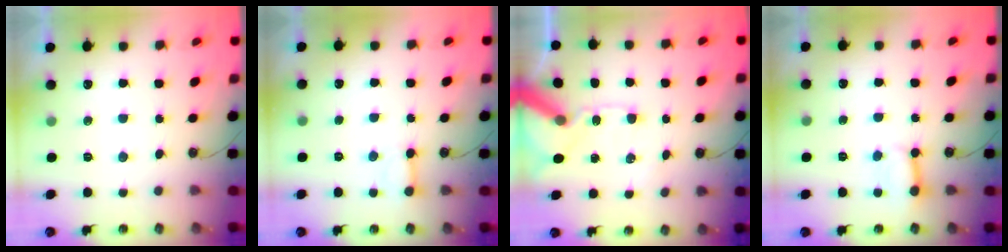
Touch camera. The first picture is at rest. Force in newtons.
{"total": 2.7, "press": 2.7, "slide": 0.5}
{"total": 12.1, "press": 12.0, "slide": 1.8}
{"total": 4.7, "press": 4.7, "slide": 0.6}